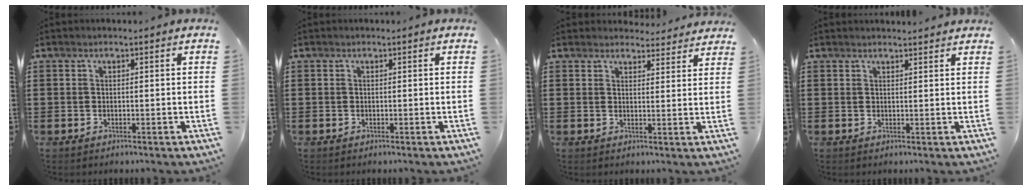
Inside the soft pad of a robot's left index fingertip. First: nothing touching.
{"total": 0.0}
{"total": 3.4, "force": [3.3, 0.8, 0.2], "torque": [-0.007, -0.015, 0.061]}
{"total": 1.5, "force": [1.4, 0.0, 0.2], "torque": [-0.006, 0.001, 0.028]}